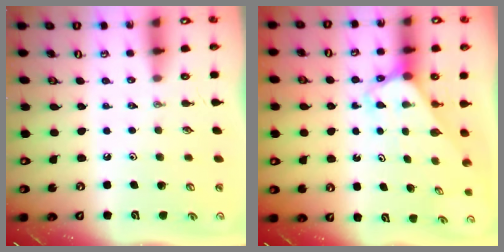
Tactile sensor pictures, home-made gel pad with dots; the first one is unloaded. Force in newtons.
{"total": 2.7, "press": 2.7, "slide": 0.2}